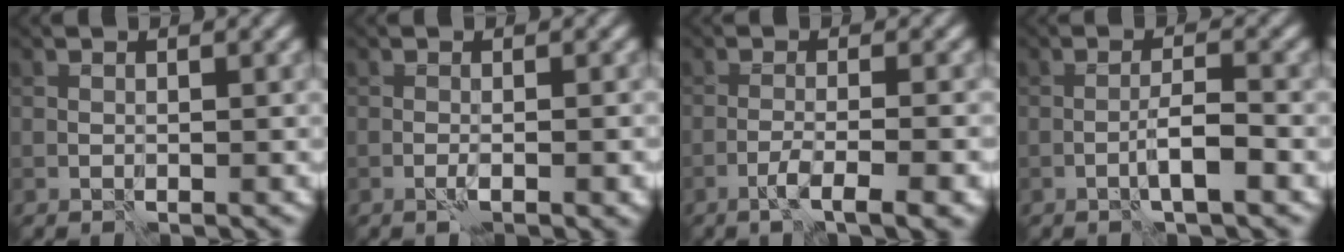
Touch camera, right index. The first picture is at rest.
{"total": 1.7, "force": [-0.6, 0.3, 1.6], "torque": [-0.021, 0.005, -0.014]}
{"total": 4.2, "force": [-2.3, 0.9, 3.4], "torque": [-0.053, 0.004, -0.044]}
{"total": 2.3, "force": [-1.0, 0.2, 2.0], "torque": [-0.034, 0.010, -0.021]}